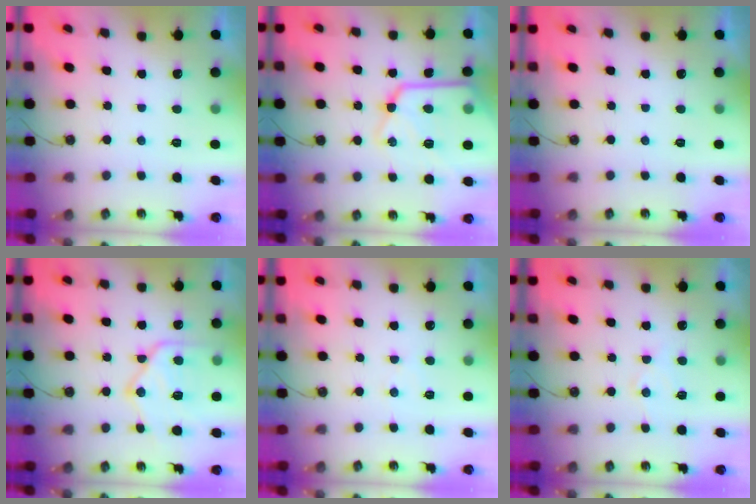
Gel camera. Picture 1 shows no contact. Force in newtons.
{"total": 19.6, "press": 19.5, "slide": 2.0}
{"total": 0.0}
{"total": 17.2, "press": 17.1, "slide": 1.9}
{"total": 4.4, "press": 4.4, "slide": 0.7}
{"total": 7.1, "press": 7.1, "slide": 0.4}